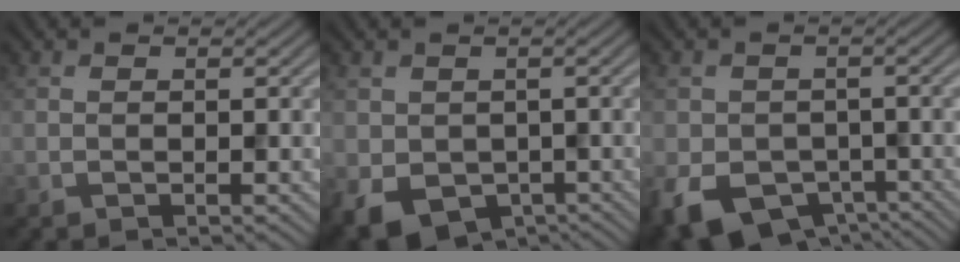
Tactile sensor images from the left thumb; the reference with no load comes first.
{"total": 6.0, "force": [-2.0, 4.6, 3.1], "torque": [-0.083, -0.027, -0.030]}
{"total": 8.7, "force": [-4.2, 6.3, 4.3], "torque": [-0.094, -0.043, -0.065]}